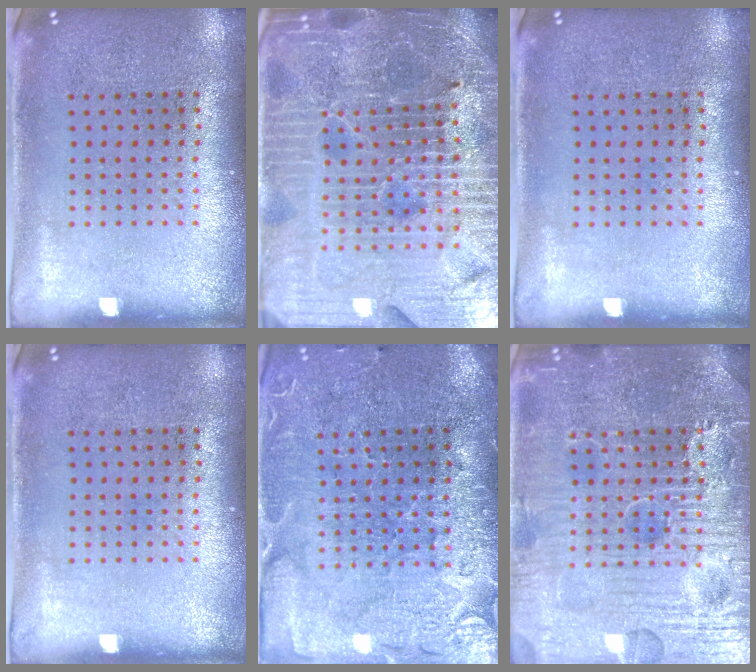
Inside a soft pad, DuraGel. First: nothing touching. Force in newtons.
{"total": 6.1, "press": 5.5, "slide": 2.5}
{"total": 0.0}
{"total": 0.0}
{"total": 3.6, "press": 3.4, "slide": 1.3}
{"total": 7.8, "press": 7.8, "slide": 0.9}